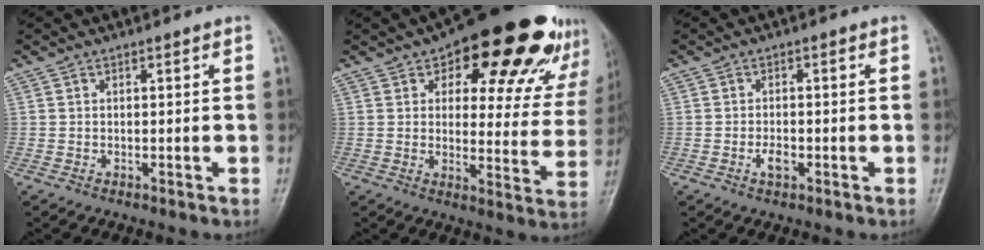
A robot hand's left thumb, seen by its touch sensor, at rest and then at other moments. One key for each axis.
{"total": 23.6, "fx": 14.8, "fy": 10.4, "fz": 15.0, "tx": -0.148, "ty": -0.047, "tz": 0.186}
{"total": 2.3, "fx": -1.0, "fy": 1.3, "fz": 1.7, "tx": -0.029, "ty": 0.004, "tz": -0.018}